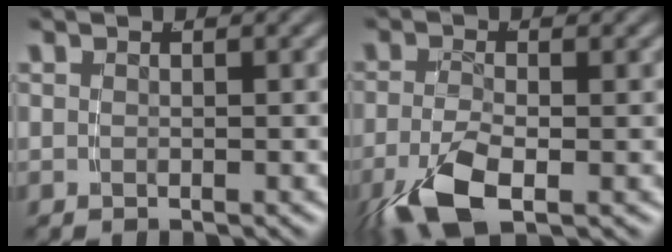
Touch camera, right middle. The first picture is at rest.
{"total": 5.0, "force": [-2.8, 1.7, 3.8], "torque": [-0.085, -0.019, -0.037]}